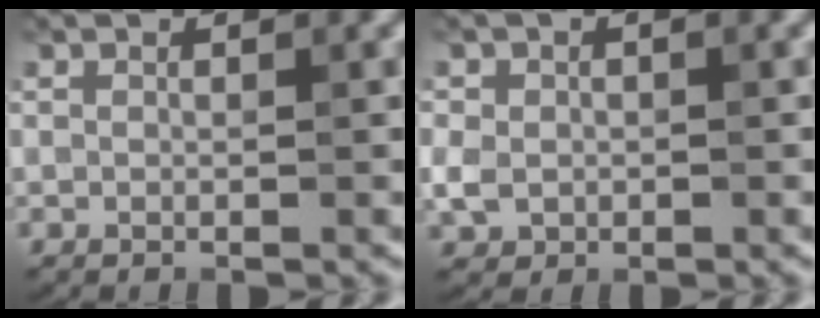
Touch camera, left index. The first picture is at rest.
{"total": 2.5, "force": [-0.3, 2.2, 1.1], "torque": [-0.022, -0.001, -0.008]}